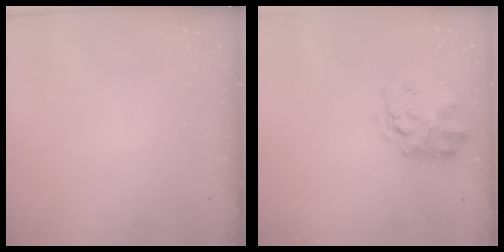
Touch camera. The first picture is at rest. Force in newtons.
{"total": 3.5, "press": 3.1, "slide": 1.6}